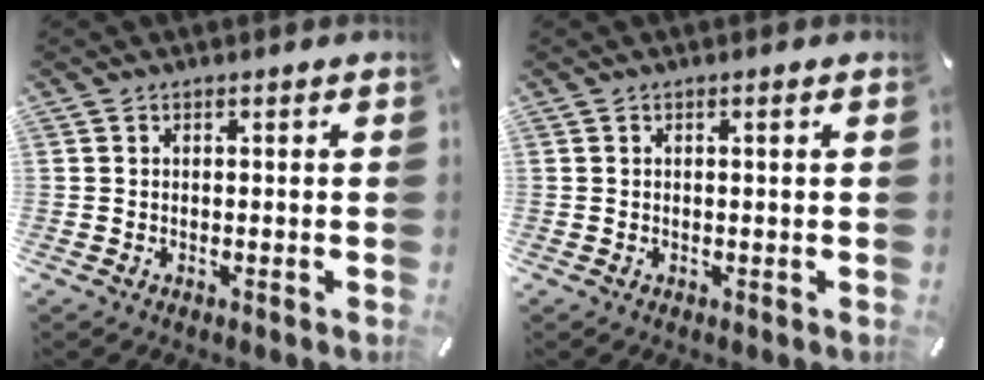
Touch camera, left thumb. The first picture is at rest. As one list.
[{"total": 1.0, "force": [0.2, 0.0, 1.0], "torque": [-0.017, 0.000, 0.002]}]